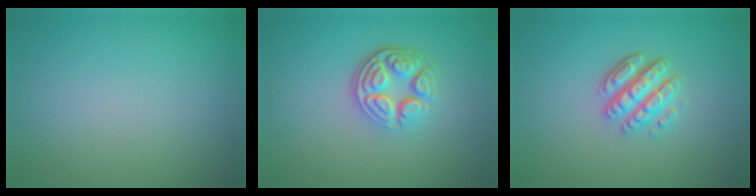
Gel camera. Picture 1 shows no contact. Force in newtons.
{"total": 4.8, "press": 3.4, "slide": 3.4}
{"total": 4.3, "press": 3.3, "slide": 2.7}